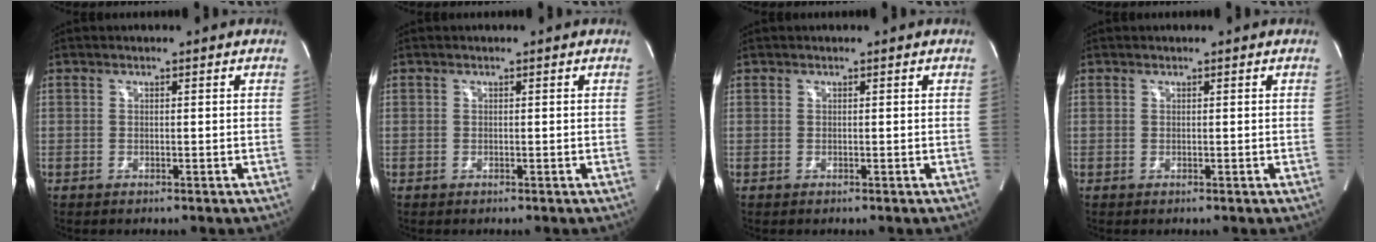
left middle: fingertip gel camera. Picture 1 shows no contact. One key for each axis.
{"total": 0.0}
{"total": 0.0}
{"total": 0.0}